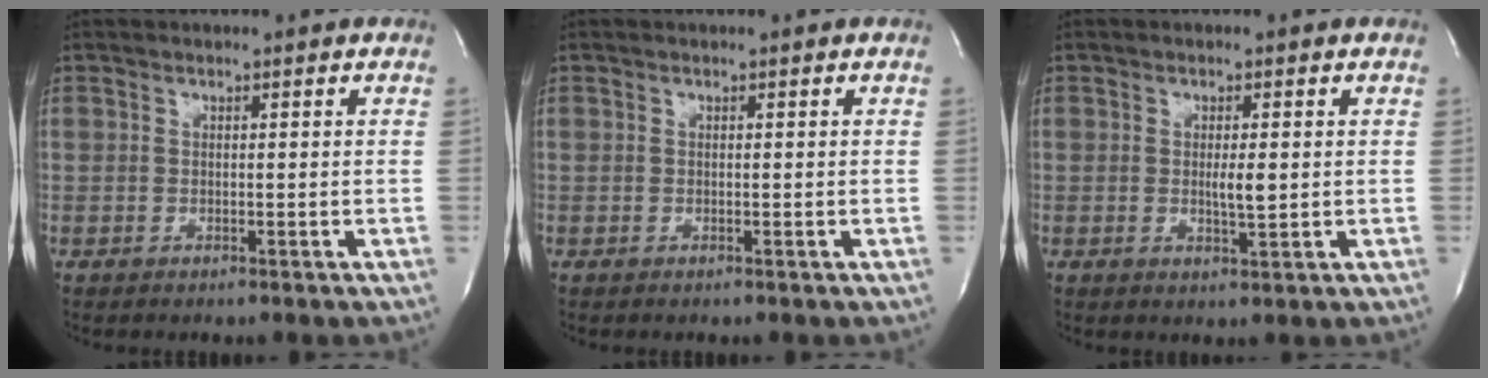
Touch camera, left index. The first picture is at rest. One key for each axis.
{"total": 0.0}
{"total": 2.7, "fx": 0.1, "fy": 0.4, "fz": 2.7, "tx": -0.048, "ty": -0.005, "tz": 0.002}